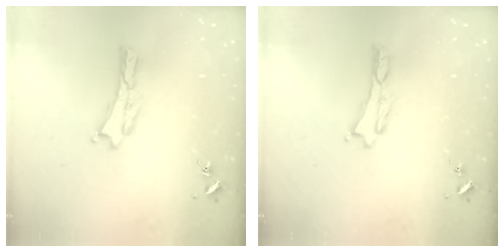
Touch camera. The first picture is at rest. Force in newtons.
{"total": 0.0}